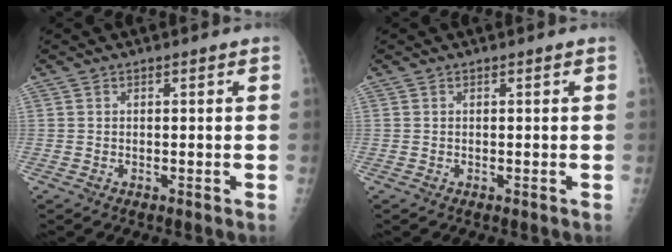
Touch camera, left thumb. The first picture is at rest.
{"total": 0.0}